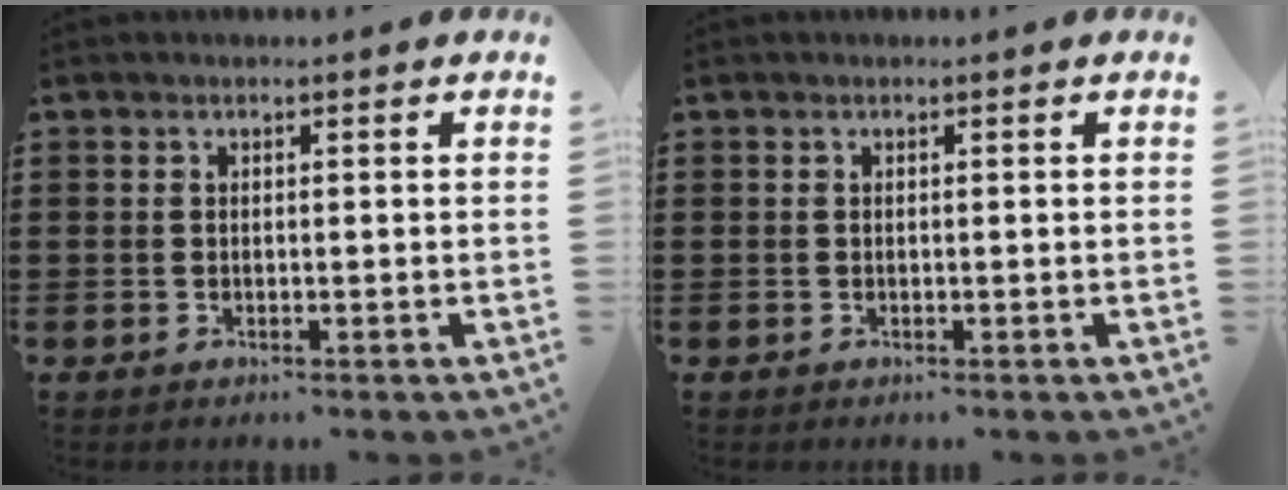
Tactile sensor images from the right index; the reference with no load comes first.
{"total": 0.0}